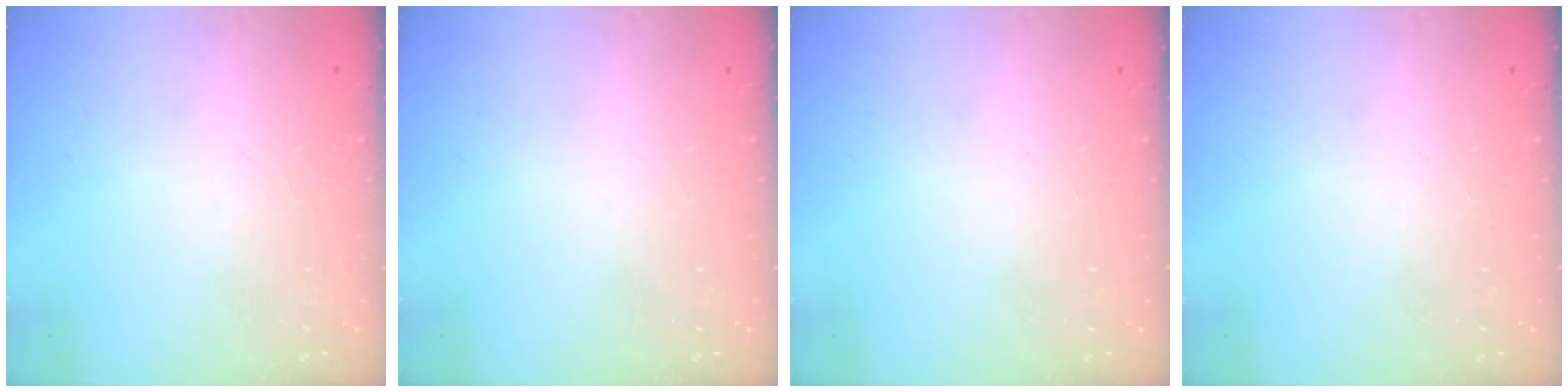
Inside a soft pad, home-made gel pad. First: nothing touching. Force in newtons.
{"total": 0.0}
{"total": 0.0}
{"total": 0.0}